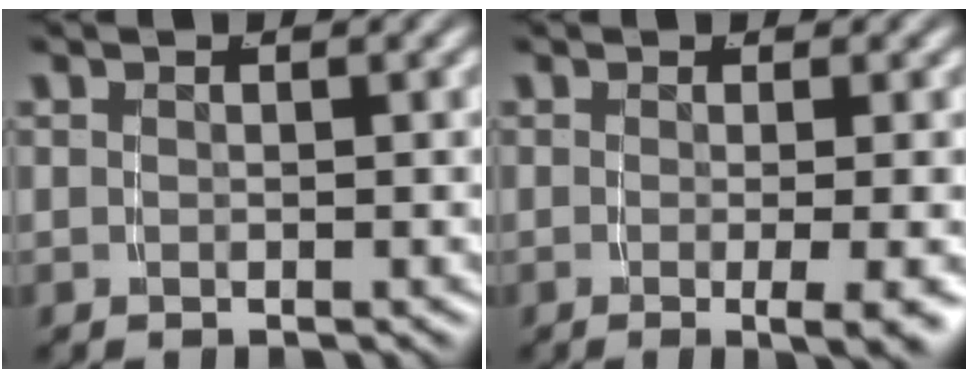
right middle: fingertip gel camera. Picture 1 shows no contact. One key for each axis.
{"total": 4.2, "fx": -2.2, "fy": 0.1, "fz": 3.6, "tx": -0.037, "ty": -0.010, "tz": -0.031}